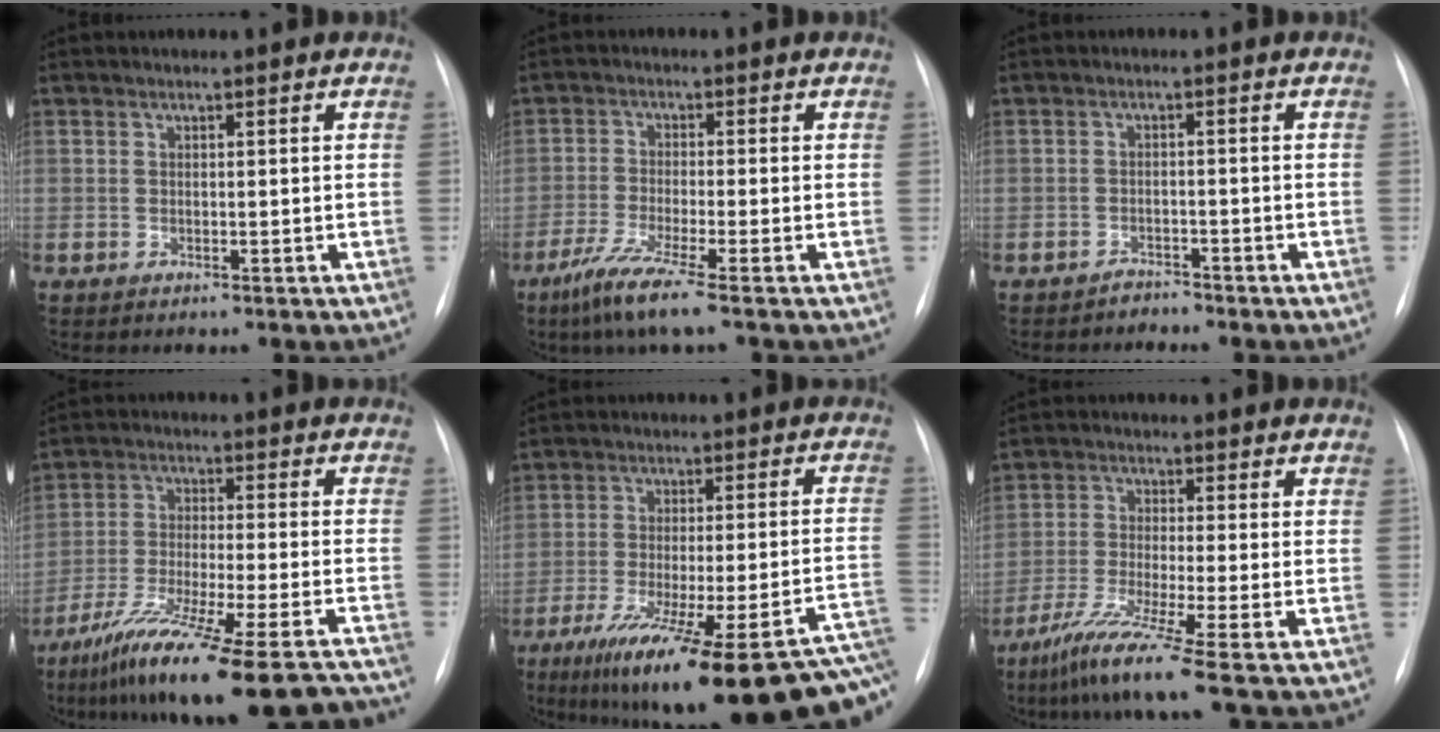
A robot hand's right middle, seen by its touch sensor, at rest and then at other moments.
{"total": 6.8, "force": [-4.6, -0.7, 5.0], "torque": [-0.101, -0.023, -0.090]}
{"total": 1.8, "force": [-1.7, 0.5, -0.5], "torque": [0.007, -0.003, -0.026]}
{"total": 21.4, "force": [-17.1, 0.4, 12.8], "torque": [-0.177, -0.043, -0.274]}
{"total": 28.1, "force": [-18.3, 3.6, 21.0], "torque": [-0.242, -0.022, -0.258]}
{"total": 9.1, "force": [-6.3, -1.8, 6.4], "torque": [-0.120, -0.039, -0.118]}